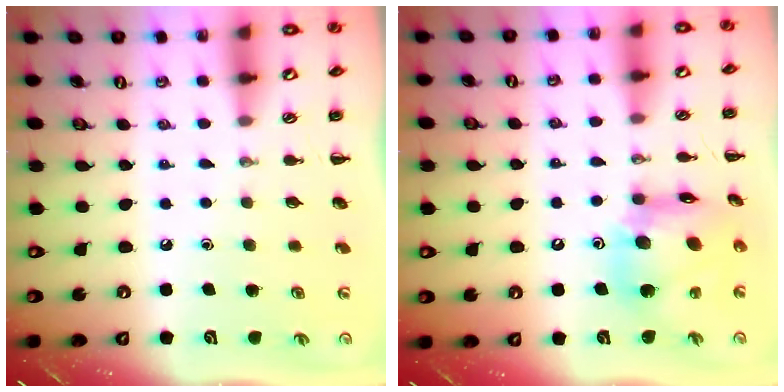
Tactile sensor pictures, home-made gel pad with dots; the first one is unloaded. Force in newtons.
{"total": 13.9, "press": 13.5, "slide": 3.2}